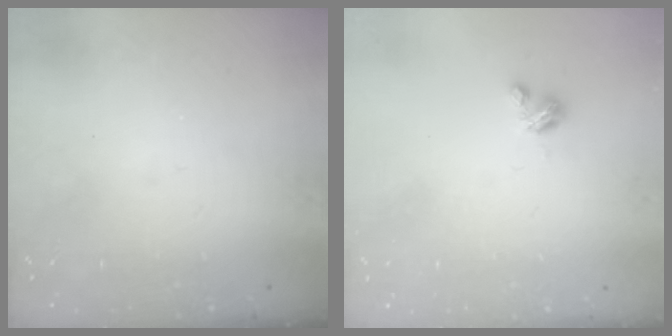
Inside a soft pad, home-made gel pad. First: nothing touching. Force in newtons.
{"total": 2.7, "press": 2.7, "slide": 0.3}